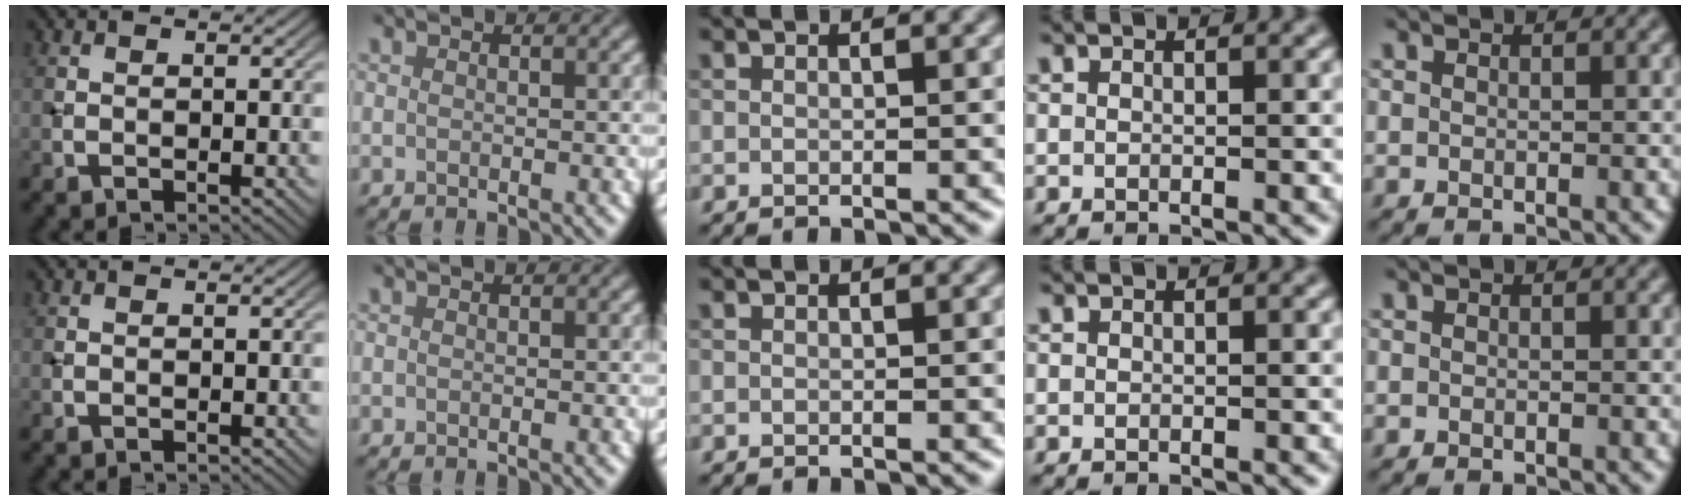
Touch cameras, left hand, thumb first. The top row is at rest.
{}